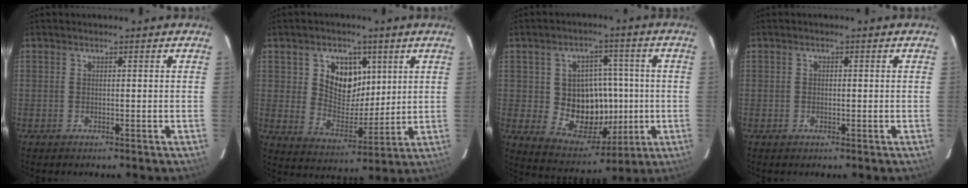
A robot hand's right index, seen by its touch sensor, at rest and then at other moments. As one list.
[{"total": 10.4, "force": [3.6, 8.0, 5.6], "torque": [-0.104, 0.001, 0.071]}, {"total": 12.8, "force": [-0.8, 10.7, 6.9], "torque": [-0.134, 0.009, 0.009]}, {"total": 0.7, "force": [-0.2, 0.6, 0.4], "torque": [-0.008, 0.002, -0.003]}]